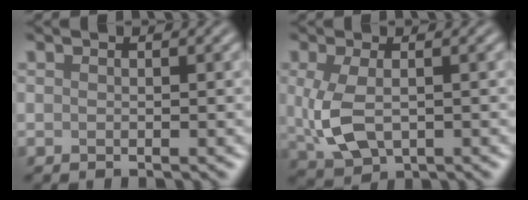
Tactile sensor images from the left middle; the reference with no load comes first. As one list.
[{"total": 4.4, "force": [0.0, 2.6, 3.6], "torque": [-0.091, -0.006, 0.005]}]